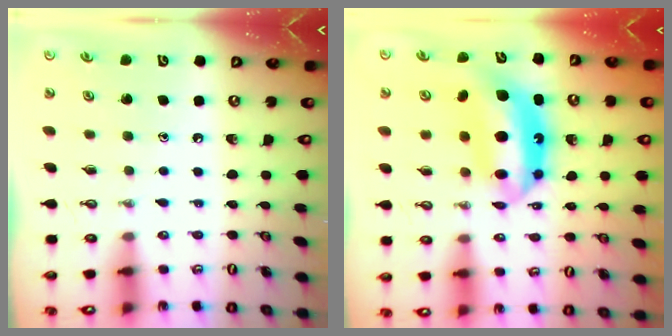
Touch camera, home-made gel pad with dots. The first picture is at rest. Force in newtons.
{"total": 13.2, "press": 13.1, "slide": 1.7}